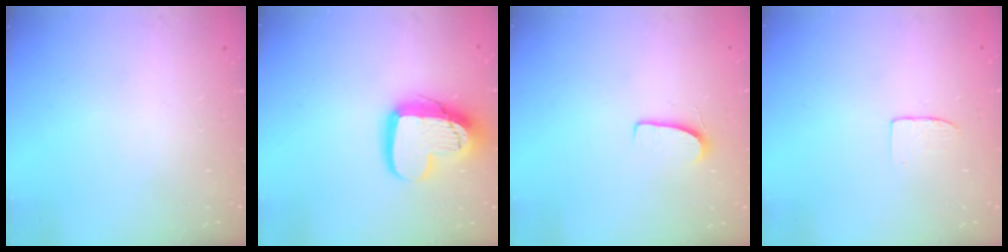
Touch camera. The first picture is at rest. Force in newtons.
{"total": 16.2, "press": 16.1, "slide": 1.3}
{"total": 7.1, "press": 7.1, "slide": 0.5}
{"total": 3.7, "press": 3.7, "slide": 0.3}